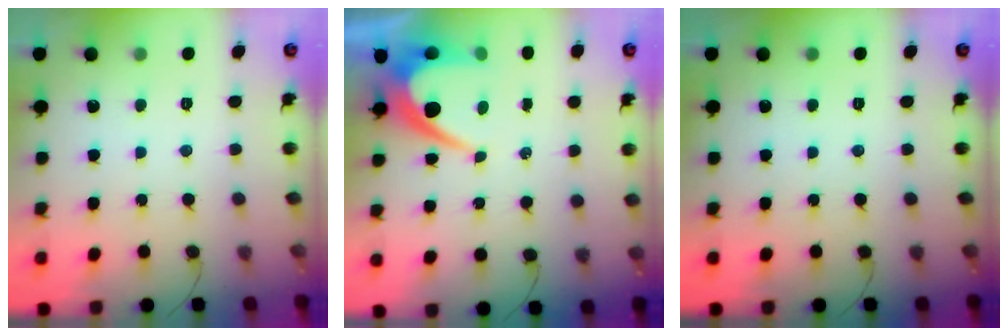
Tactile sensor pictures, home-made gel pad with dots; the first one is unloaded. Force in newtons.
{"total": 8.1, "press": 8.1, "slide": 0.6}
{"total": 0.0}